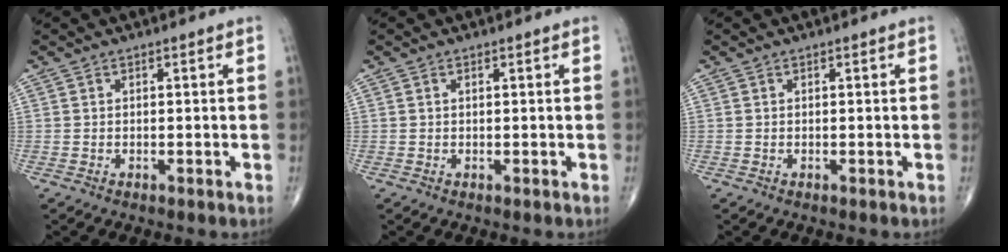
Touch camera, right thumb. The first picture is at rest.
{"total": 0.0}
{"total": 0.0}